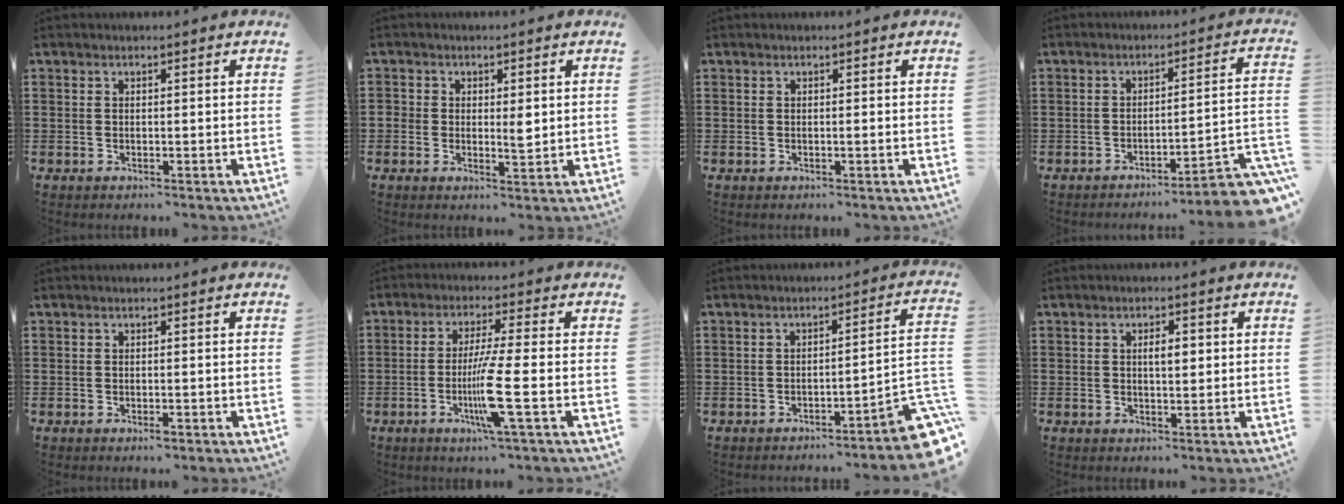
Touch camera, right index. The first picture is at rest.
{"total": 2.7, "force": [0.1, 1.8, 2.0], "torque": [-0.036, 0.003, 0.000]}
{"total": 0.5, "force": [-0.2, 0.0, 0.5], "torque": [-0.007, -0.004, -0.002]}
{"total": 5.0, "force": [-4.0, 0.2, 3.1], "torque": [-0.053, -0.017, -0.079]}
{"total": 1.2, "force": [-0.5, 0.3, 1.0], "torque": [-0.020, -0.005, -0.009]}
{"total": 8.2, "force": [-2.3, -0.4, 7.8], "torque": [-0.159, -0.025, -0.049]}
{"total": 4.5, "force": [-2.9, 0.2, 3.5], "torque": [-0.053, -0.023, -0.060]}
{"total": 2.8, "force": [0.4, 1.0, 2.6], "torque": [-0.042, 0.001, 0.003]}